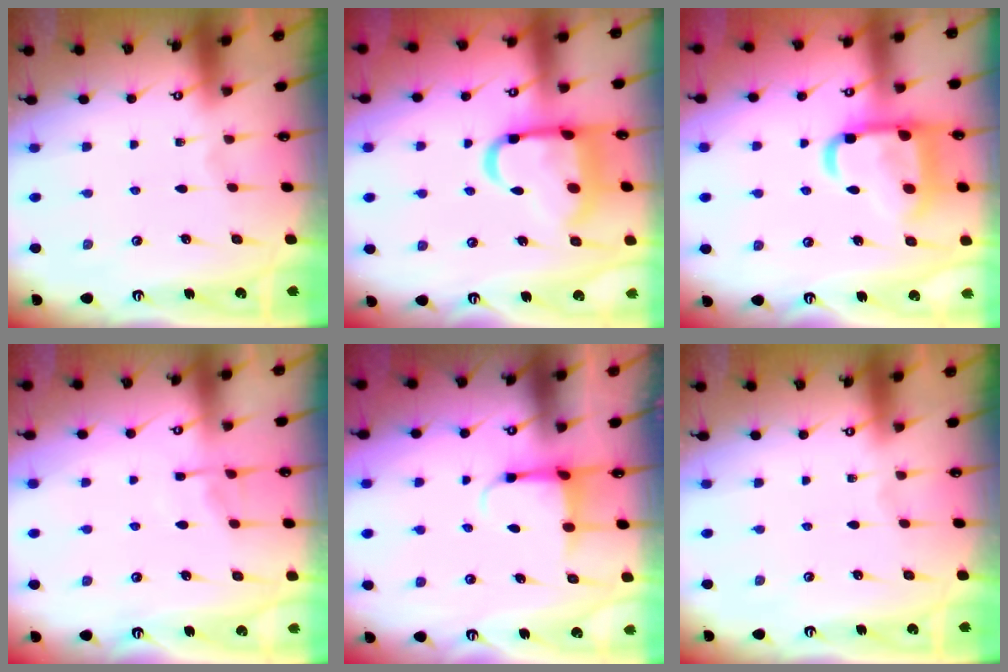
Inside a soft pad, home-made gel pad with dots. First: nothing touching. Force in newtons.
{"total": 16.3, "press": 16.2, "slide": 1.9}
{"total": 17.6, "press": 17.5, "slide": 1.6}
{"total": 4.7, "press": 4.7, "slide": 0.4}
{"total": 4.0, "press": 3.8, "slide": 1.2}
{"total": 0.0}